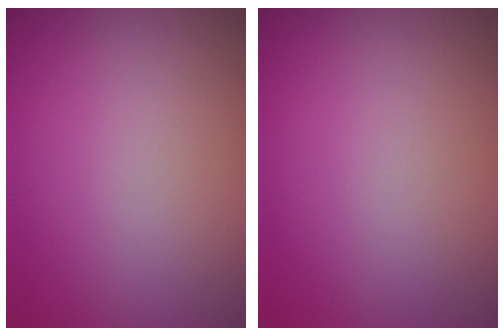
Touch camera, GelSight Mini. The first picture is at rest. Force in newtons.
{"total": 0.0}